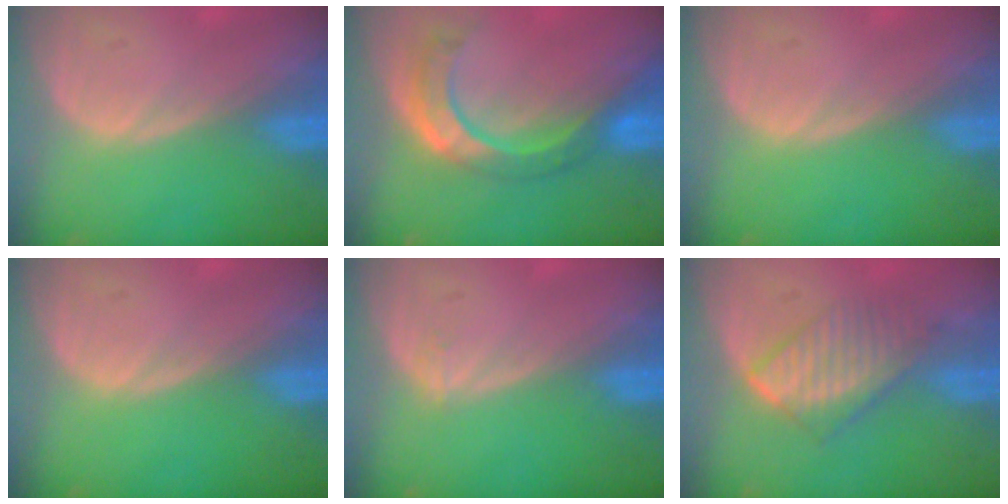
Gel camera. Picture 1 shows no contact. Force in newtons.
{"total": 8.5, "press": 7.2, "slide": 4.5}
{"total": 0.0}
{"total": 0.0}
{"total": 0.5, "press": 0.5, "slide": 0.2}
{"total": 6.0, "press": 5.9, "slide": 1.1}